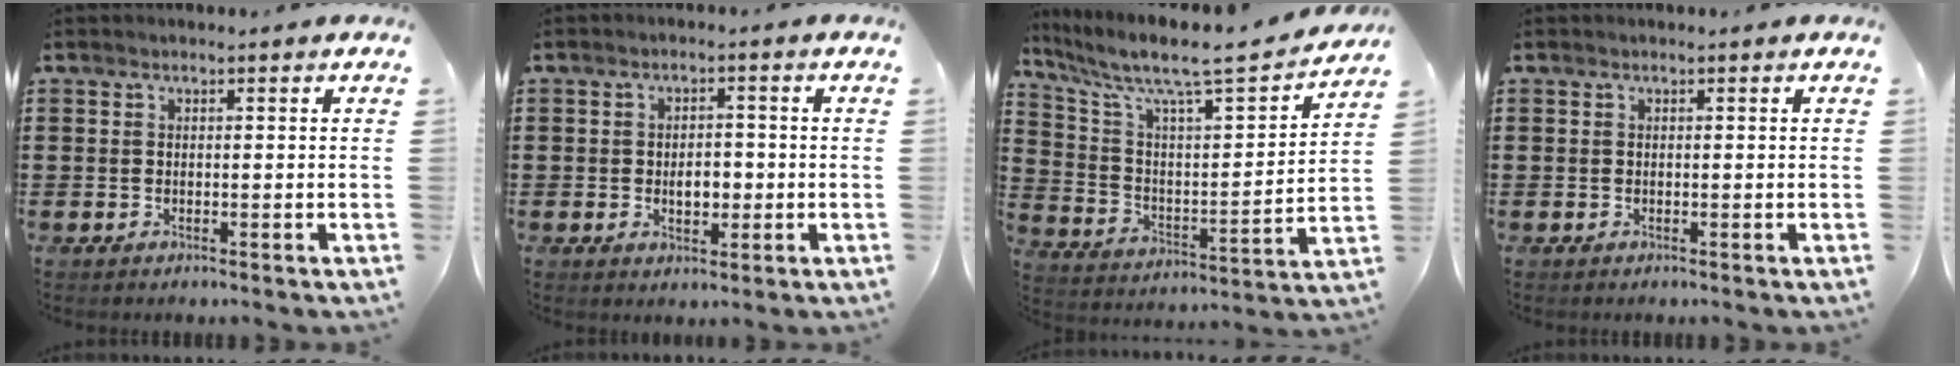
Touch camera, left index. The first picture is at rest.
{"total": 4.0, "force": [-0.7, 2.2, 3.2], "torque": [-0.056, 0.002, -0.017]}
{"total": 7.6, "force": [6.4, 0.8, 4.1], "torque": [-0.112, -0.055, 0.099]}
{"total": 0.0}